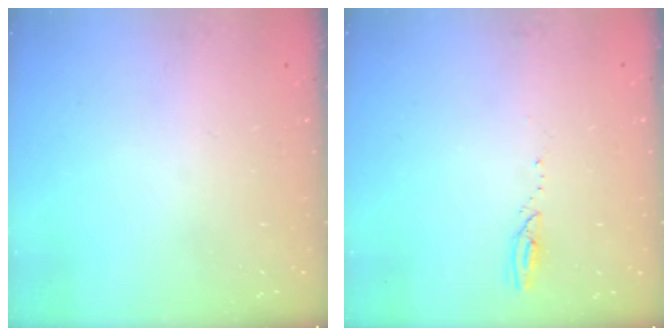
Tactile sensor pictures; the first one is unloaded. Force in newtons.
{"total": 2.3, "press": 2.3, "slide": 0.3}